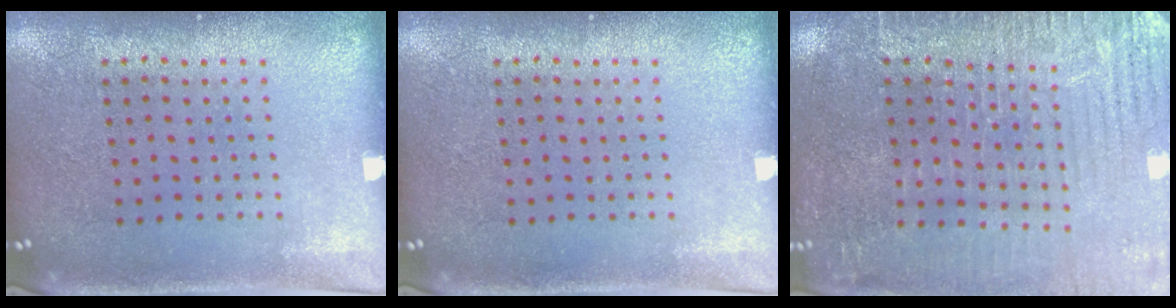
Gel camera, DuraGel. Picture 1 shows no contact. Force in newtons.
{"total": 0.0}
{"total": 3.5, "press": 3.4, "slide": 0.7}